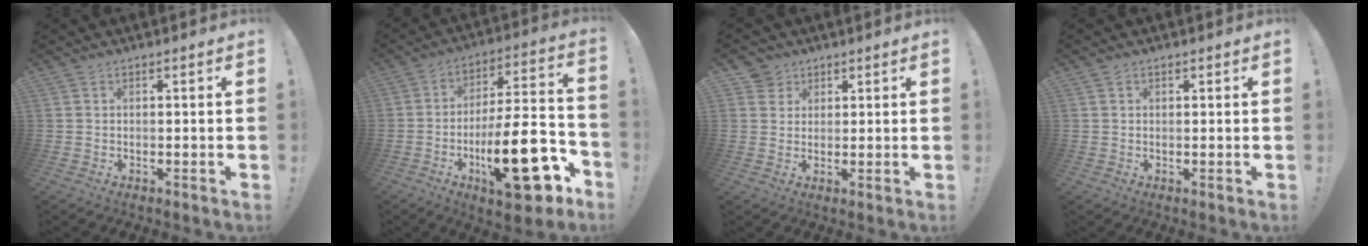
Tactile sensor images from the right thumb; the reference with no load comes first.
{"total": 25.4, "force": [-9.3, 8.7, 22.0], "torque": [-0.354, 0.055, -0.145]}
{"total": 4.3, "force": [2.5, 3.4, 0.5], "torque": [-0.008, -0.009, 0.048]}
{"total": 0.7, "force": [0.5, 0.5, 0.2], "torque": [-0.003, 0.001, 0.009]}